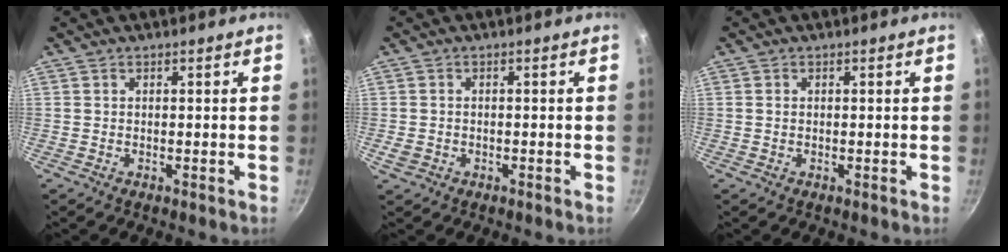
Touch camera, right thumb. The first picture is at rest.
{"total": 2.3, "force": [-0.8, 1.8, 1.2], "torque": [-0.021, 0.004, -0.008]}
{"total": 0.6, "force": [0.0, 0.5, 0.3], "torque": [-0.005, 0.003, 0.000]}